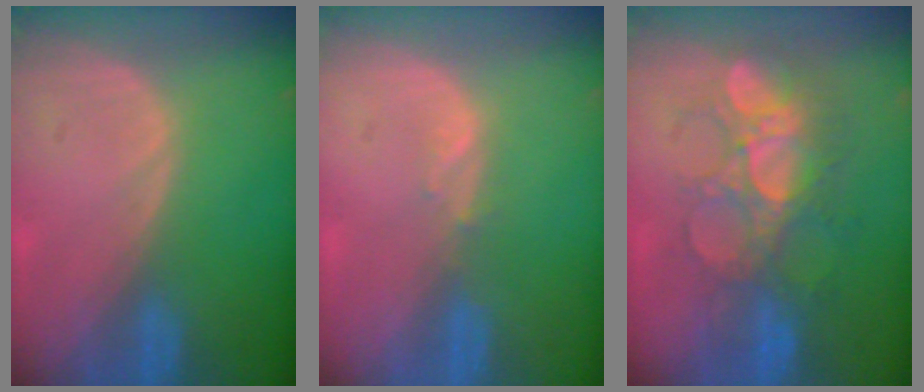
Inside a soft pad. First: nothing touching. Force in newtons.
{"total": 1.1, "press": 1.0, "slide": 0.4}
{"total": 9.1, "press": 8.7, "slide": 2.6}